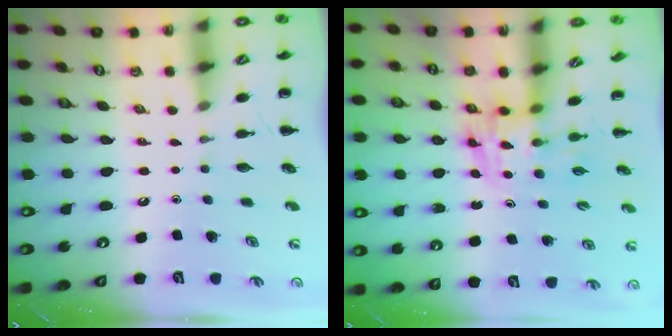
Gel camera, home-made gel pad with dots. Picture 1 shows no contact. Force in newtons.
{"total": 3.7, "press": 3.6, "slide": 0.6}